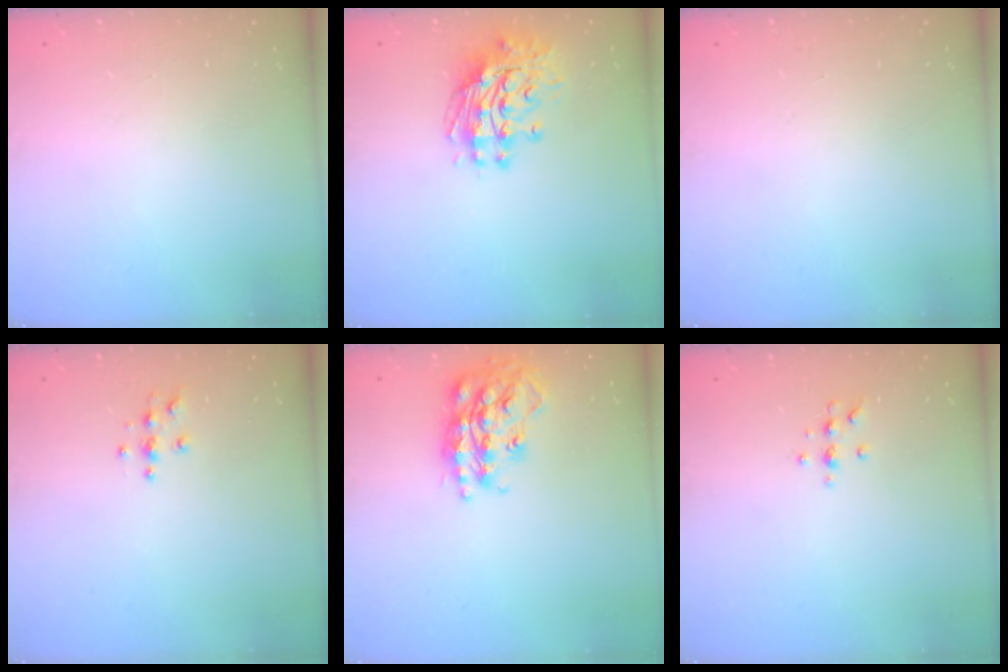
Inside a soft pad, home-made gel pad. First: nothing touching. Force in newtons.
{"total": 11.5, "press": 11.4, "slide": 1.2}
{"total": 0.0}
{"total": 3.9, "press": 3.8, "slide": 0.4}
{"total": 19.5, "press": 19.4, "slide": 1.3}
{"total": 5.7, "press": 5.5, "slide": 1.6}